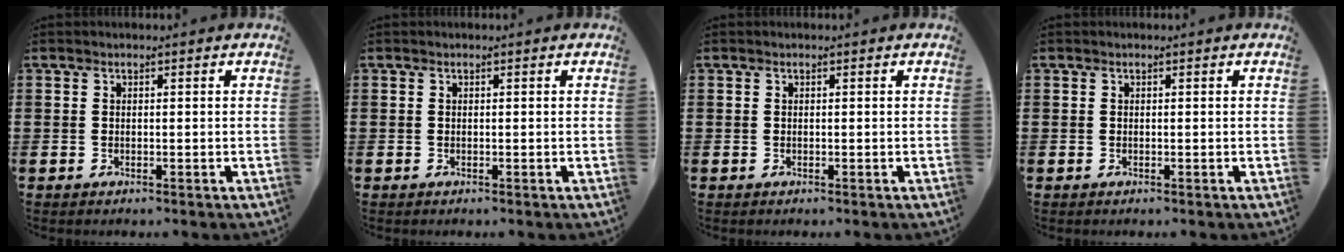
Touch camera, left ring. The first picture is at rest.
{"total": 0.0}
{"total": 0.0}
{"total": 0.0}